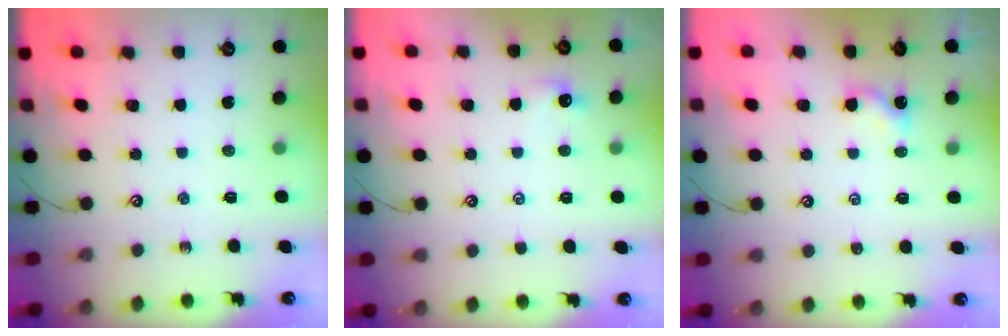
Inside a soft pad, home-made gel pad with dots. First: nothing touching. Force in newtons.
{"total": 0.9, "press": 0.8, "slide": 0.4}
{"total": 0.6, "press": 0.5, "slide": 0.3}